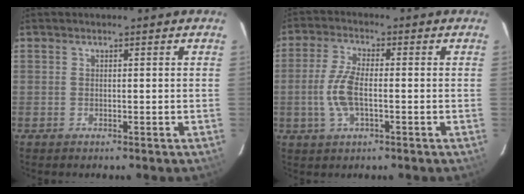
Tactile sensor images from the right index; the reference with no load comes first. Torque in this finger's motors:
{"motor_torque": [0.84, 0.08, 0.44, 0.07]}